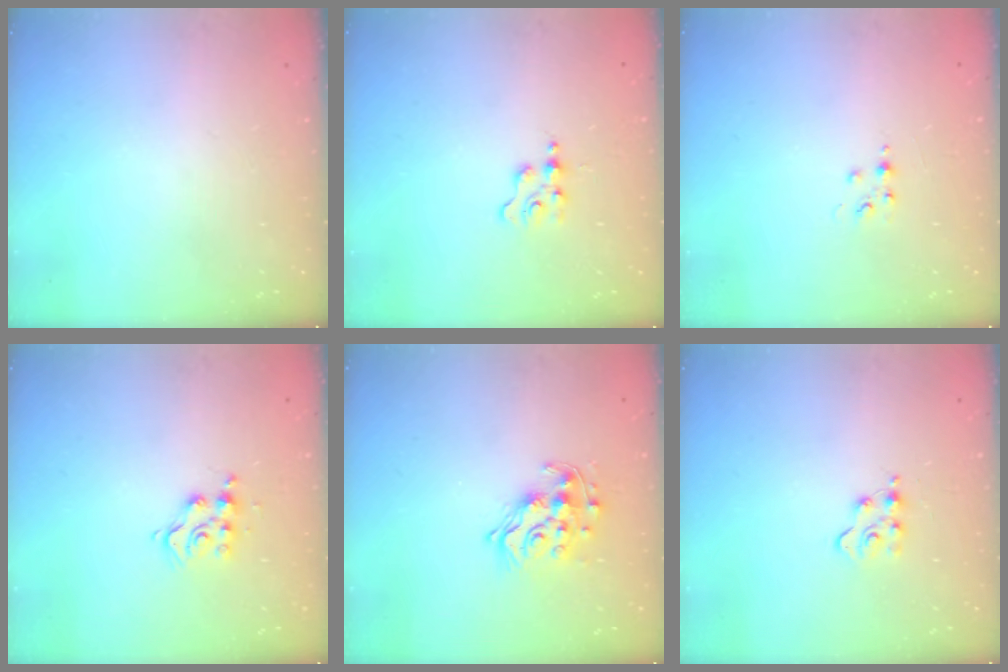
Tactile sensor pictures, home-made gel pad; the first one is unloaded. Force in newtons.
{"total": 2.0, "press": 2.0, "slide": 0.2}
{"total": 4.3, "press": 4.2, "slide": 0.6}
{"total": 7.4, "press": 7.4, "slide": 0.5}
{"total": 13.0, "press": 12.9, "slide": 1.2}
{"total": 4.7, "press": 4.6, "slide": 0.6}